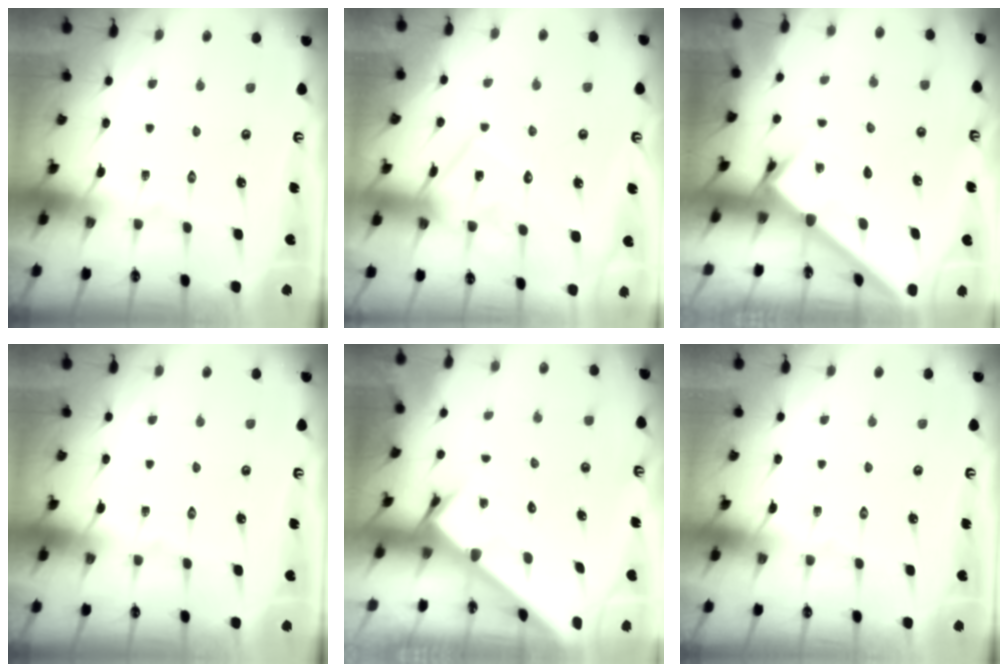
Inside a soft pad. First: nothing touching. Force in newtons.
{"total": 13.1, "press": 13.1, "slide": 0.8}
{"total": 1.8, "press": 1.8, "slide": 0.2}
{"total": 0.0}
{"total": 2.2, "press": 2.2, "slide": 0.2}
{"total": 0.0}